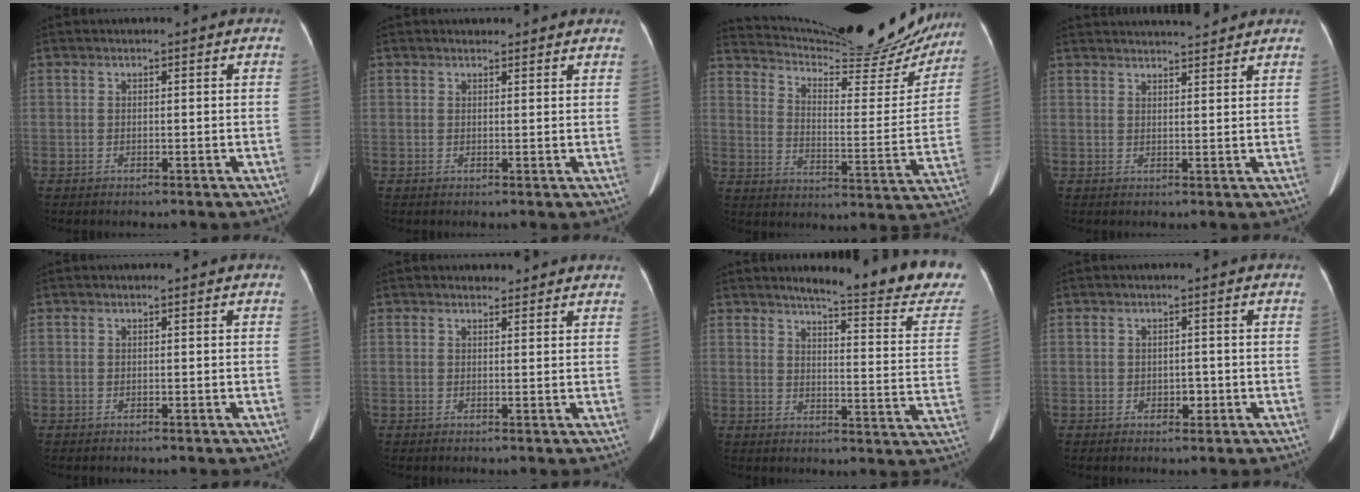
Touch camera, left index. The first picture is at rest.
{"total": 3.3, "force": [3.1, 0.9, 0.6], "torque": [-0.009, 0.015, 0.033]}
{"total": 25.7, "force": [23.7, 4.5, 8.9], "torque": [-0.139, -0.050, 0.310]}
{"total": 9.1, "force": [8.7, 0.7, 2.6], "torque": [-0.037, 0.020, 0.114]}
{"total": 0.0}
{"total": 3.1, "force": [2.9, 1.0, 0.5], "torque": [-0.007, 0.010, 0.032]}
{"total": 18.2, "force": [16.5, 0.9, 7.7], "torque": [-0.089, -0.093, 0.184]}
{"total": 1.6, "force": [-0.4, 1.2, 1.0], "torque": [-0.014, 0.001, -0.001]}